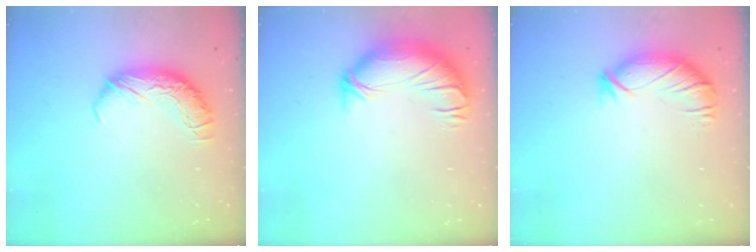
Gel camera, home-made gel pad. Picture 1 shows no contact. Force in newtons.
{"total": 3.4, "press": 0.5, "slide": 3.3}
{"total": 2.9, "press": 2.4, "slide": 1.7}